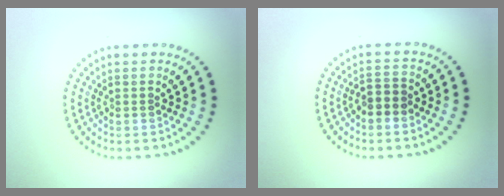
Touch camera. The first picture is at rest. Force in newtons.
{"total": 1.6, "press": 1.4, "slide": 0.8}